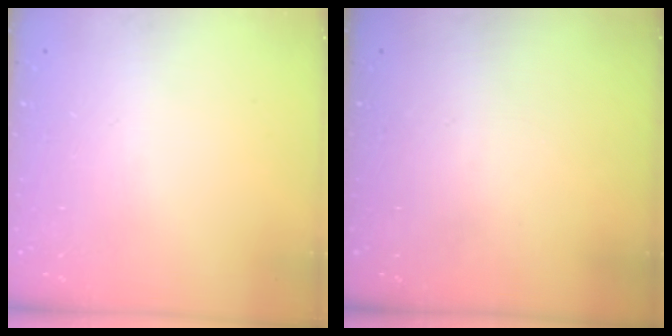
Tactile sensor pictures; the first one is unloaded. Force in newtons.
{"total": 0.0}